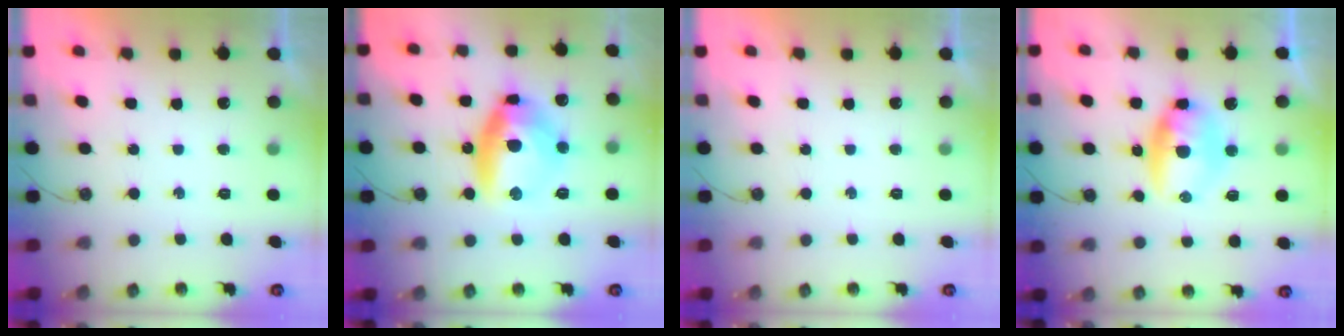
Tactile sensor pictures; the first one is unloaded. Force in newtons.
{"total": 13.3, "press": 13.2, "slide": 1.7}
{"total": 0.0}
{"total": 9.7, "press": 9.1, "slide": 3.5}